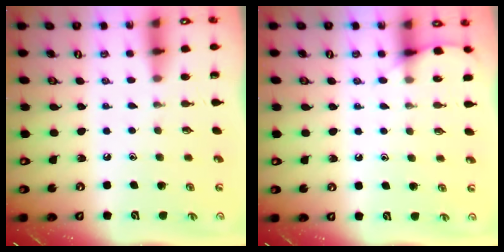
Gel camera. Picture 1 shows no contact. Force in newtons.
{"total": 6.2, "press": 6.1, "slide": 0.8}